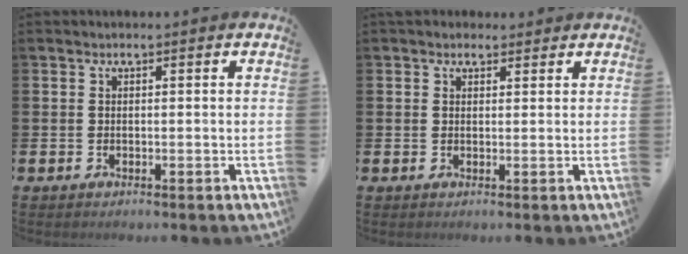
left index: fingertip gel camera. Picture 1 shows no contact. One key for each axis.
{"total": 2.0, "fx": 1.8, "fy": 0.9, "fz": 0.0, "tx": 0.017, "ty": -0.006, "tz": 0.029}